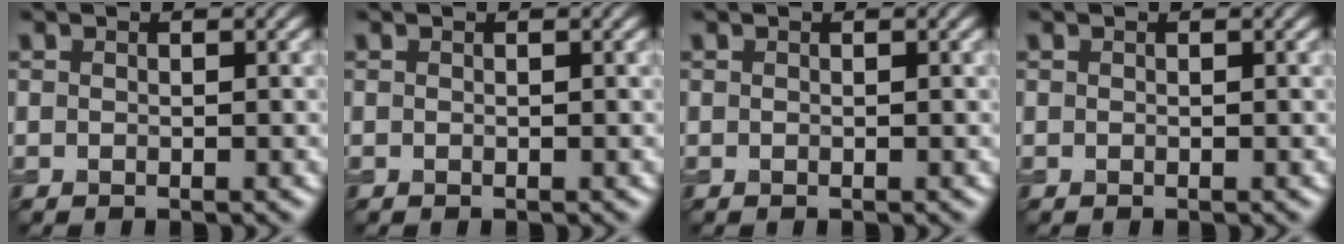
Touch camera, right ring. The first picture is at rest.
{"total": 0.0}
{"total": 0.0}
{"total": 0.0}